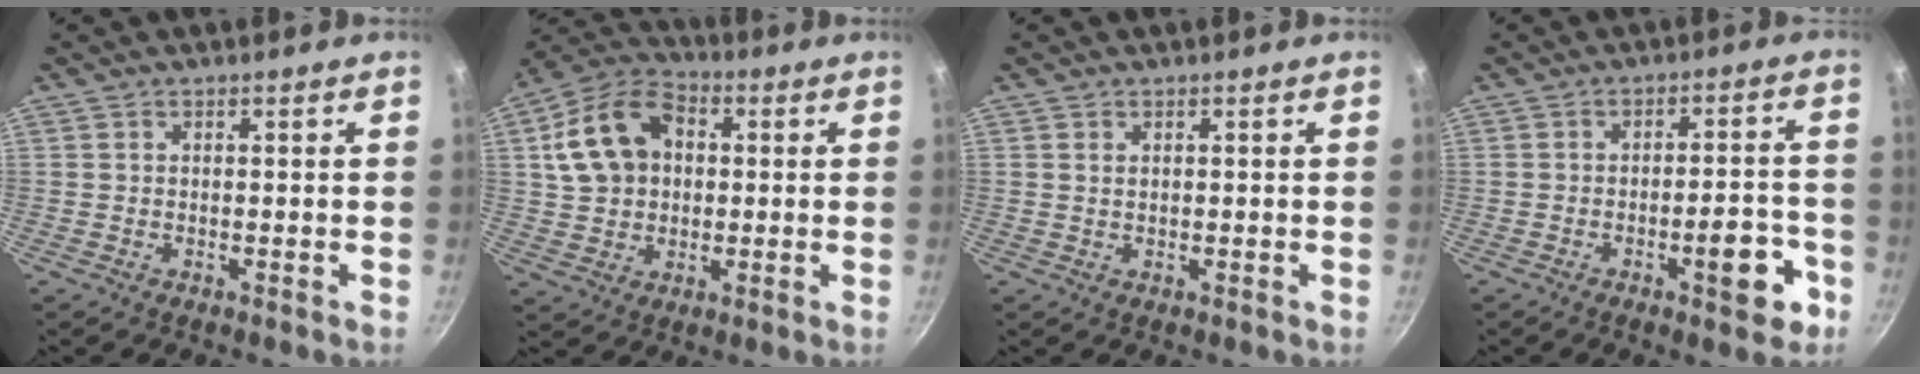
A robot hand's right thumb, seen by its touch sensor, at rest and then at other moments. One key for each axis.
{"total": 14.4, "fx": 2.6, "fy": 10.7, "fz": 9.2, "tx": -0.144, "ty": 0.022, "tz": 0.035}
{"total": 1.0, "fx": 0.4, "fy": 0.7, "fz": 0.7, "tx": -0.010, "ty": 0.002, "tz": 0.007}
{"total": 8.8, "fx": -3.9, "fy": 3.2, "fz": 7.2, "tx": -0.068, "ty": 0.031, "tz": -0.047}